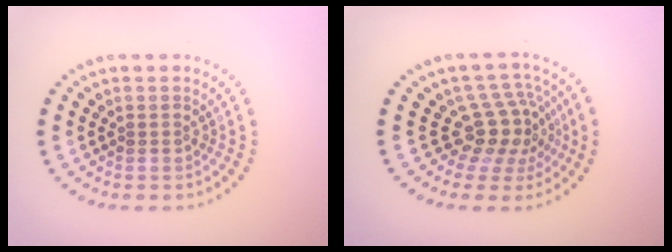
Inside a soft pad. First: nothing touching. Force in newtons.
{"total": 4.3, "press": 3.1, "slide": 3.0}